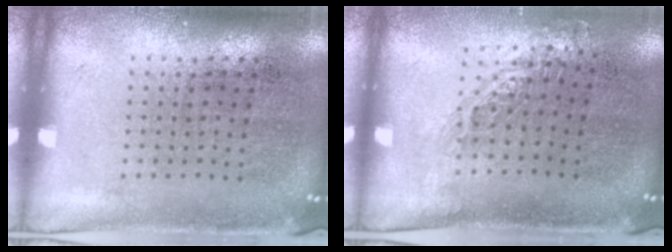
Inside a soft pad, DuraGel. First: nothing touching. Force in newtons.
{"total": 0.8, "press": 0.8, "slide": 0.2}